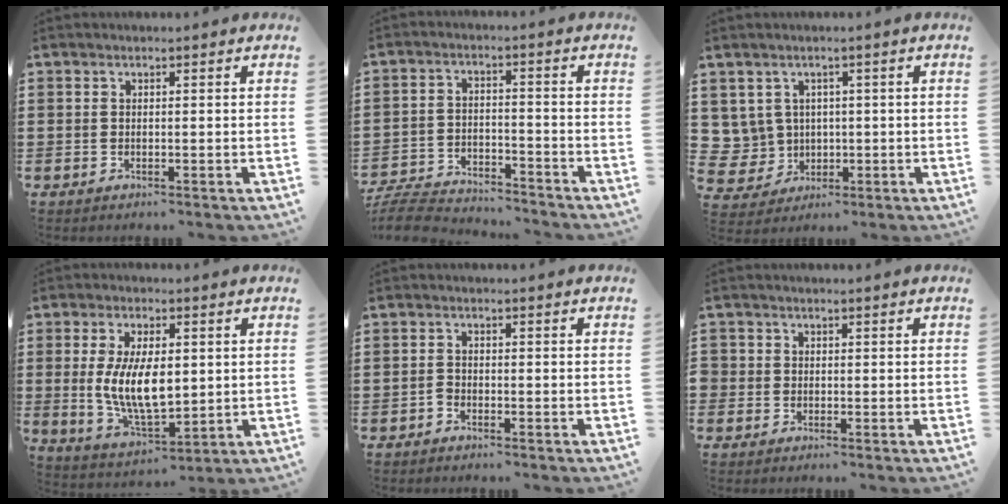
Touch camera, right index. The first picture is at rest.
{"total": 6.0, "force": [-5.9, 0.8, 1.0], "torque": [-0.032, 0.005, -0.120]}
{"total": 4.4, "force": [0.9, 4.3, 0.4], "torque": [-0.039, 0.006, 0.018]}
{"total": 10.1, "force": [0.7, 4.8, 8.8], "torque": [-0.182, -0.002, 0.010]}
{"total": 1.1, "force": [-1.0, 0.4, 0.2], "torque": [-0.008, 0.000, -0.020]}
{"total": 1.1, "force": [-0.3, 1.0, 0.2], "torque": [-0.005, 0.004, -0.008]}